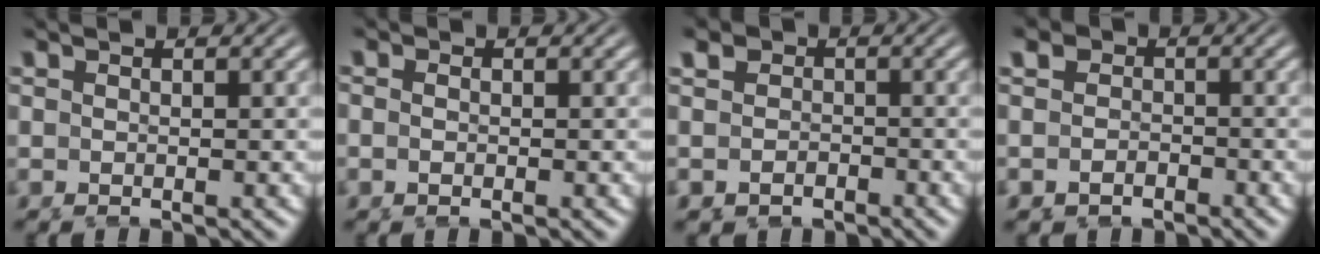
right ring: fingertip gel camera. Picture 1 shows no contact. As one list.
[{"total": 0.8, "force": [-0.7, 0.2, 0.3], "torque": [-0.009, -0.009, -0.014]}, {"total": 4.2, "force": [-1.5, 3.7, 1.2], "torque": [-0.037, -0.022, -0.026]}, {"total": 3.9, "force": [-1.8, 3.3, 0.9], "torque": [-0.034, -0.022, -0.031]}]